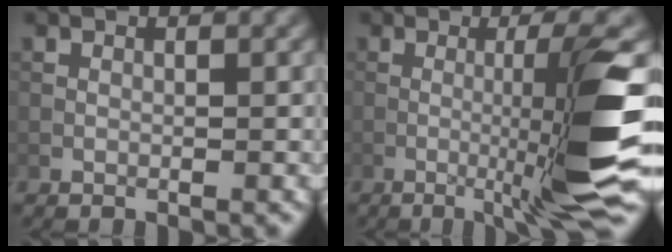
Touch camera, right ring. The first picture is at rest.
{"total": 8.1, "force": [-1.9, 0.2, 7.8], "torque": [-0.124, 0.007, -0.030]}